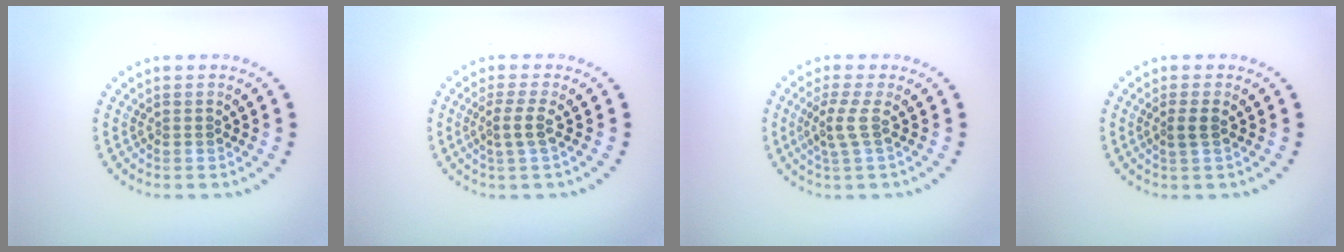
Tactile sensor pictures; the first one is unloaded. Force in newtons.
{"total": 1.9, "press": 1.4, "slide": 1.2}
{"total": 2.0, "press": 1.5, "slide": 1.4}
{"total": 1.3, "press": 1.1, "slide": 0.6}